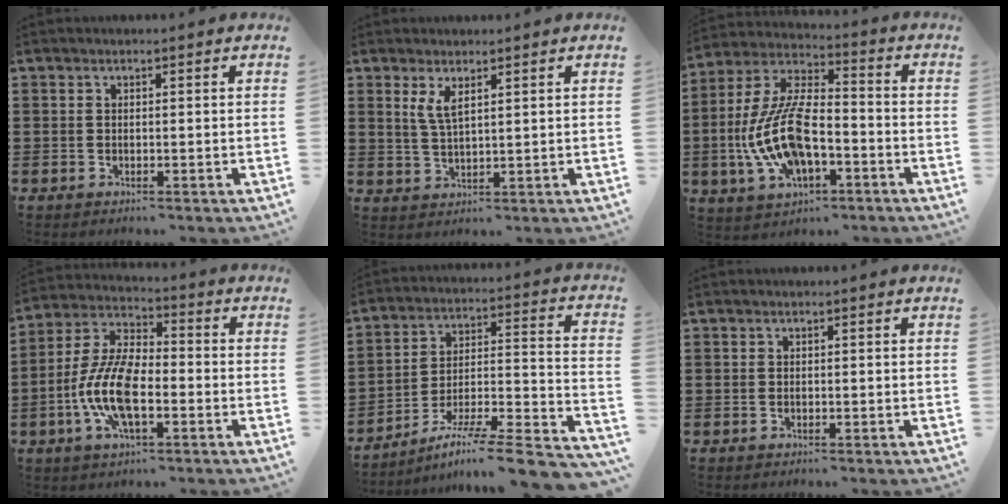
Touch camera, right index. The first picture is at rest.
{"total": 3.3, "force": [1.8, 1.0, 2.6], "torque": [-0.057, 0.003, 0.032]}
{"total": 13.3, "force": [-3.9, 6.1, 11.2], "torque": [-0.262, -0.002, -0.078]}
{"total": 10.5, "force": [-3.1, 4.5, 9.0], "torque": [-0.213, -0.007, -0.065]}
{"total": 8.9, "force": [-6.6, -0.2, 5.9], "torque": [-0.095, -0.009, -0.134]}
{"total": 0.0}